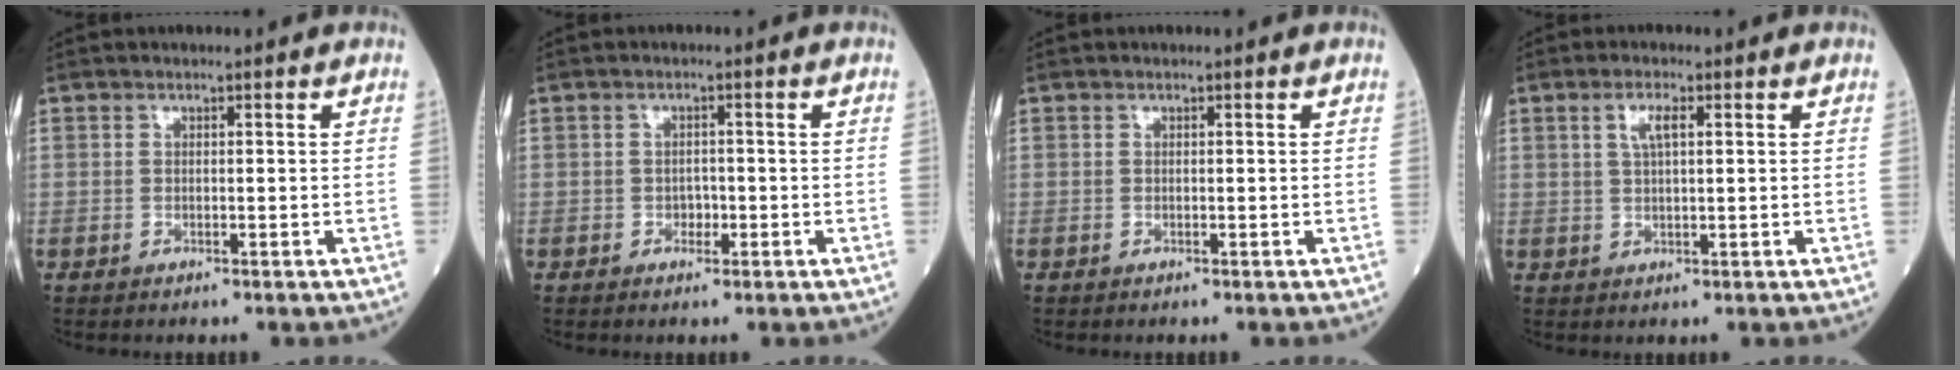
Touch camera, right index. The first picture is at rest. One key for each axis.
{"total": 1.5, "fx": -0.6, "fy": 1.1, "fz": 0.8, "tx": -0.009, "ty": 0.005, "tz": -0.007}
{"total": 0.0}
{"total": 3.0, "fx": 1.1, "fy": 0.7, "fz": 2.7, "tx": -0.056, "ty": 0.005, "tz": 0.022}